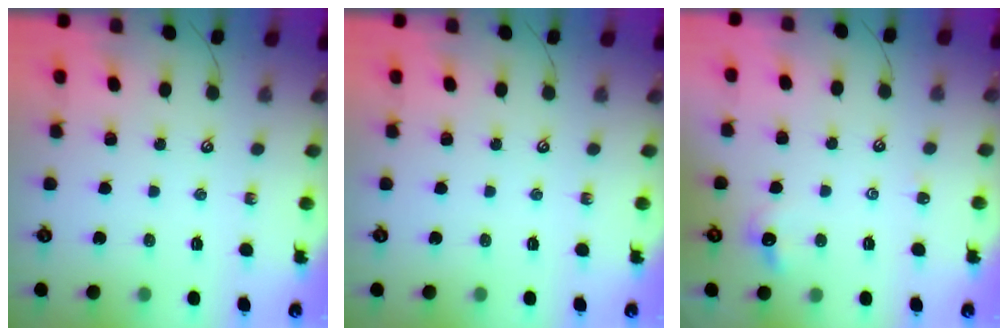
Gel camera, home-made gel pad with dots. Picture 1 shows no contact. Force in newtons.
{"total": 0.0}
{"total": 2.0, "press": 2.0, "slide": 0.3}